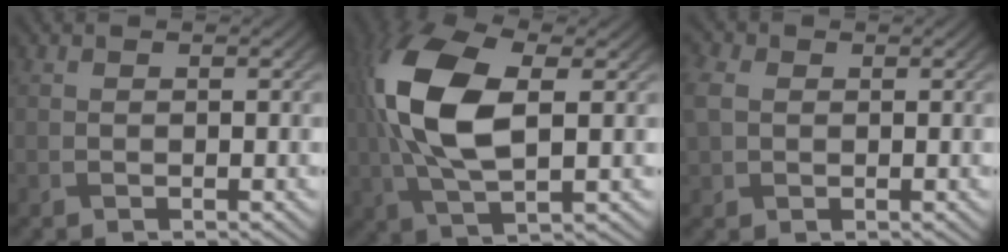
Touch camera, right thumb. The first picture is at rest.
{"total": 13.5, "force": [2.1, 6.8, 11.5], "torque": [-0.268, 0.011, 0.036]}
{"total": 4.2, "force": [0.5, 3.3, 2.6], "torque": [-0.090, 0.007, 0.008]}